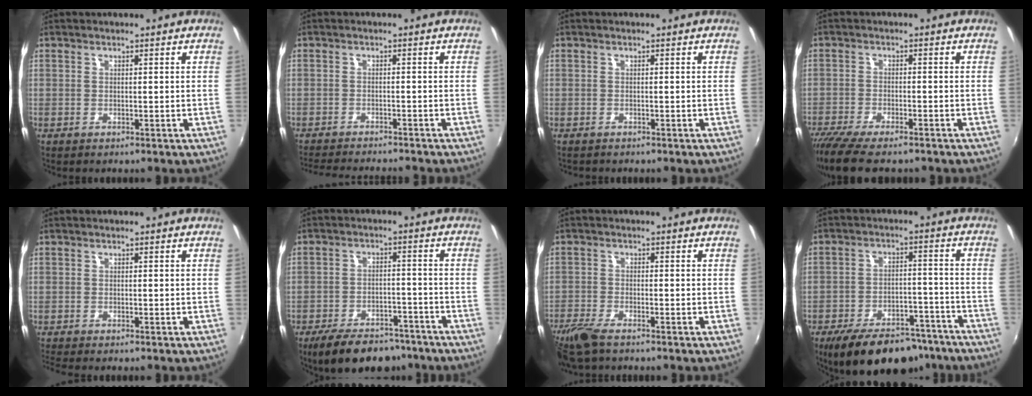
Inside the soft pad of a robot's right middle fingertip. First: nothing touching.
{"total": 10.0, "force": [-9.2, 1.0, 4.0], "torque": [-0.094, -0.016, -0.145]}
{"total": 1.0, "force": [-1.0, 0.3, 0.2], "torque": [-0.008, -0.004, -0.016]}
{"total": 10.9, "force": [-9.0, 2.3, 5.7], "torque": [-0.134, -0.043, -0.158]}
{"total": 2.4, "force": [-2.1, 0.1, 1.1], "torque": [-0.028, -0.015, -0.042]}
{"total": 14.7, "force": [-11.6, 6.1, 6.7], "torque": [-0.140, -0.001, -0.166]}
{"total": 7.4, "force": [-5.9, 1.8, 4.1], "torque": [-0.112, -0.028, -0.118]}
{"total": 19.8, "force": [-15.5, 8.0, 9.5], "torque": [-0.174, 0.001, -0.209]}